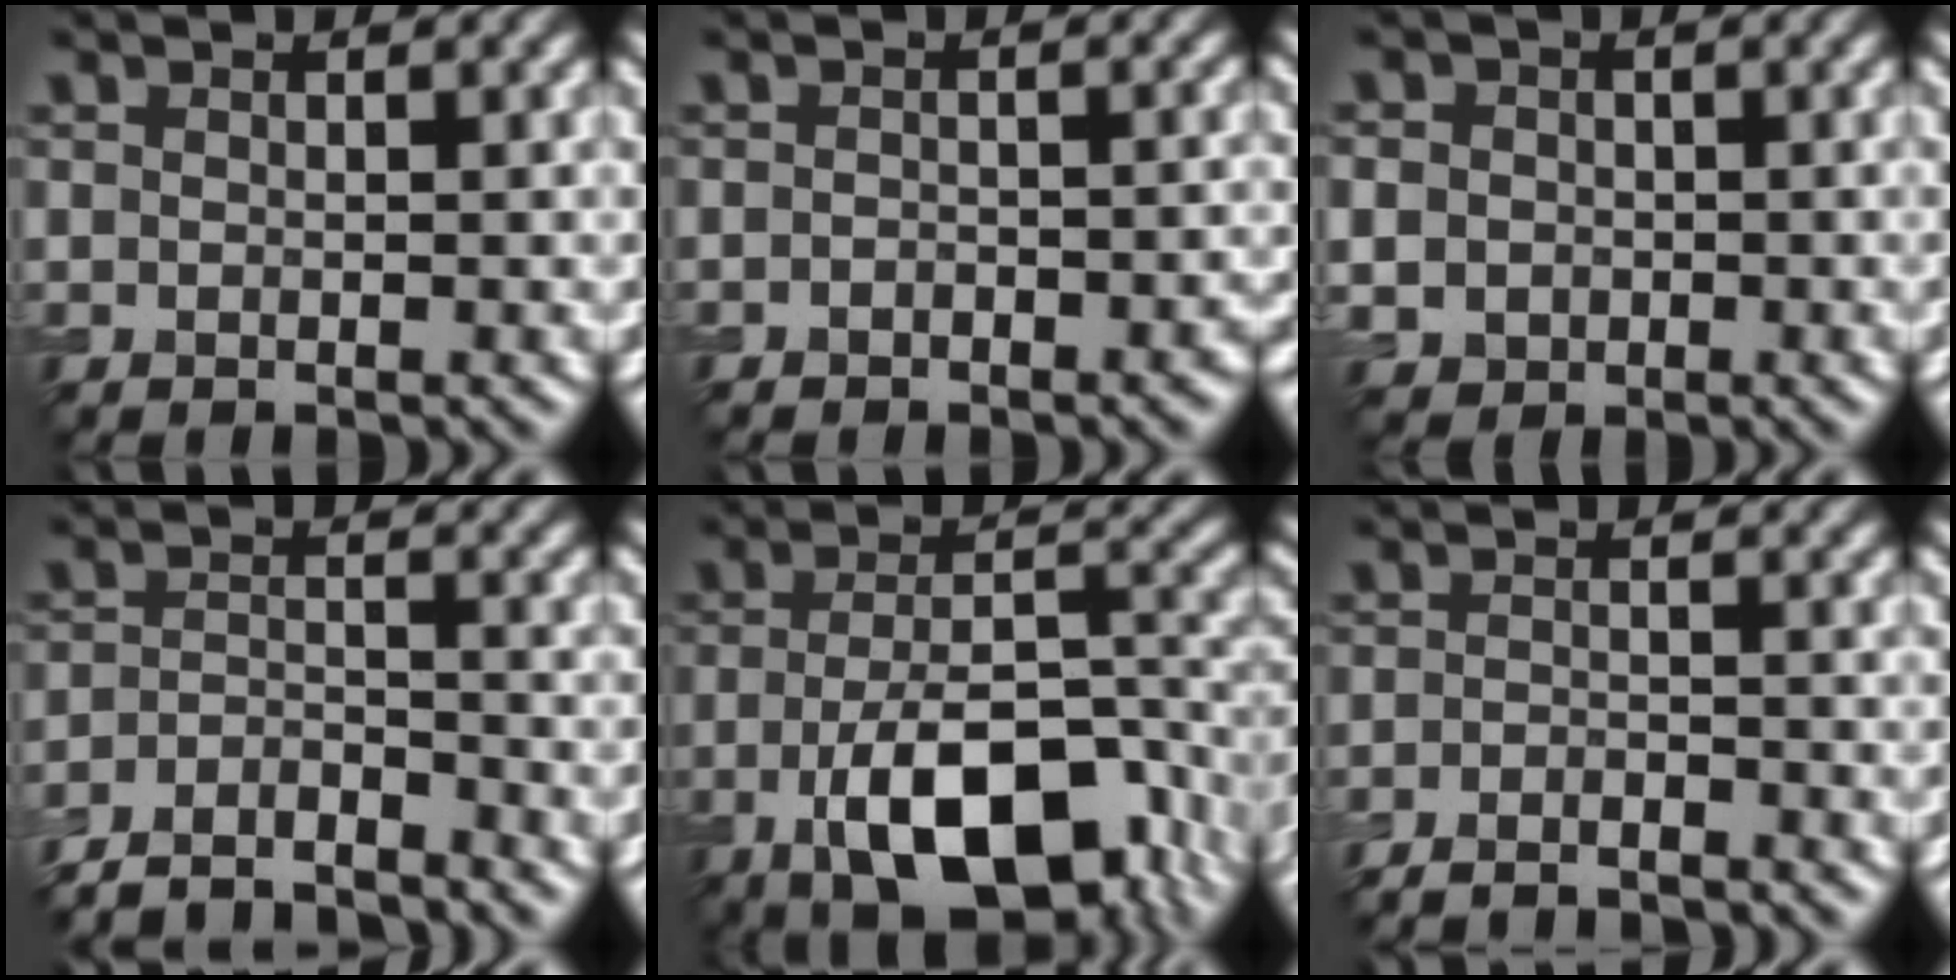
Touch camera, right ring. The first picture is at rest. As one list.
[{"total": 1.6, "force": [-1.0, 1.0, 0.8], "torque": [-0.013, -0.004, -0.017]}, {"total": 4.7, "force": [-0.1, 4.3, 1.7], "torque": [-0.036, 0.014, -0.016]}, {"total": 5.5, "force": [-5.2, 0.9, 1.5], "torque": [-0.030, -0.008, -0.095]}, {"total": 11.6, "force": [-5.0, 5.1, 9.2], "torque": [-0.166, -0.017, -0.076]}, {"total": 3.6, "force": [-3.3, 0.5, 1.3], "torque": [-0.017, 0.002, -0.054]}]